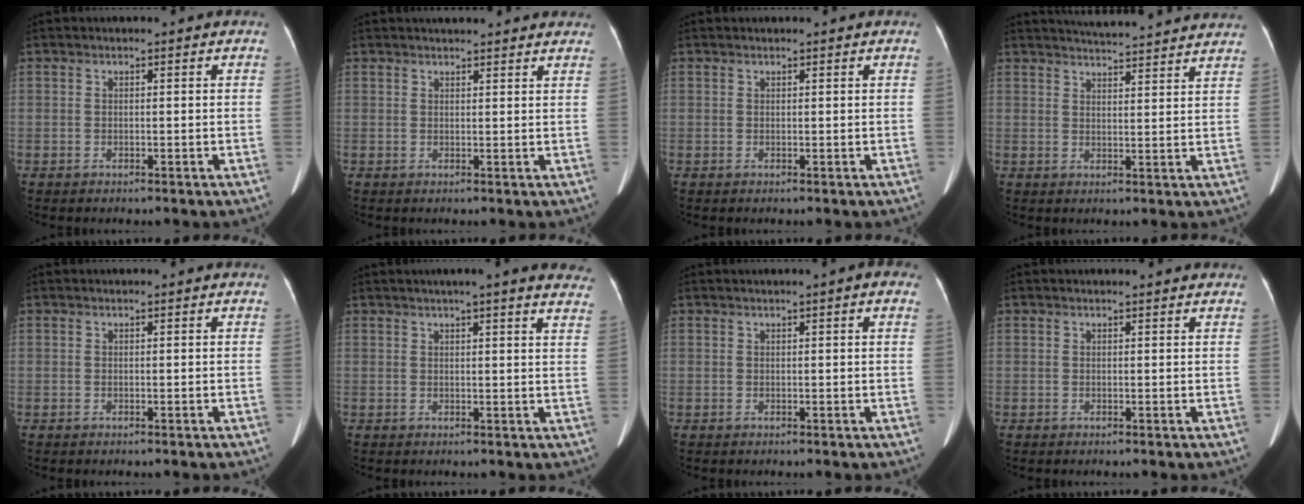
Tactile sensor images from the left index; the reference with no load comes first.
{"total": 9.5, "force": [8.7, 1.6, 3.6], "torque": [-0.039, 0.021, 0.093]}
{"total": 0.8, "force": [0.7, 0.1, 0.3], "torque": [-0.005, 0.015, 0.014]}
{"total": 14.7, "force": [13.9, 0.9, 4.7], "torque": [-0.069, 0.012, 0.172]}
{"total": 0.0}
{"total": 14.0, "force": [12.1, 1.0, 7.0], "torque": [-0.080, 0.001, 0.127]}
{"total": 2.2, "force": [1.1, 0.2, 1.9], "torque": [-0.026, 0.011, 0.013]}
{"total": 2.6, "force": [2.5, 0.2, 0.8], "torque": [-0.015, 0.010, 0.024]}